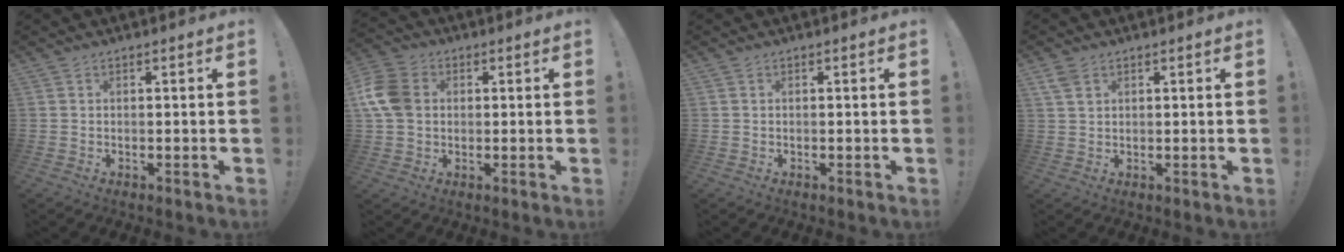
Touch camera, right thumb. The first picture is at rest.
{"total": 11.1, "force": [1.5, 8.6, 6.9], "torque": [-0.136, 0.009, 0.031]}
{"total": 0.0}
{"total": 3.4, "force": [1.9, 2.0, 2.0], "torque": [-0.037, -0.003, 0.037]}